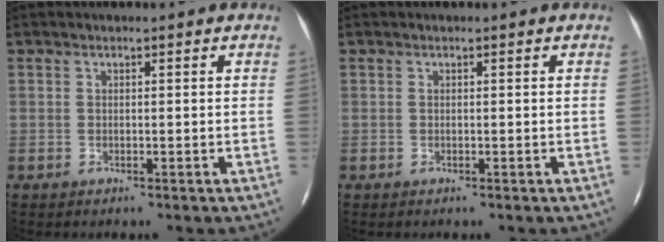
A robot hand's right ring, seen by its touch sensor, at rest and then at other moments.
{"total": 0.0}